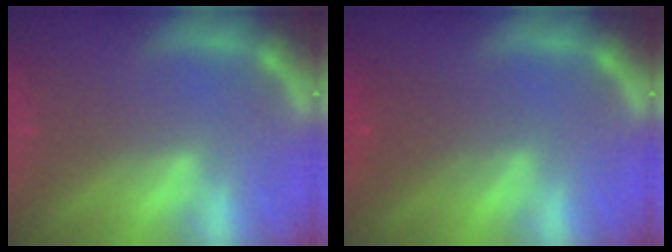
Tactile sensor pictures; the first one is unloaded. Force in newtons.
{"total": 2.5}